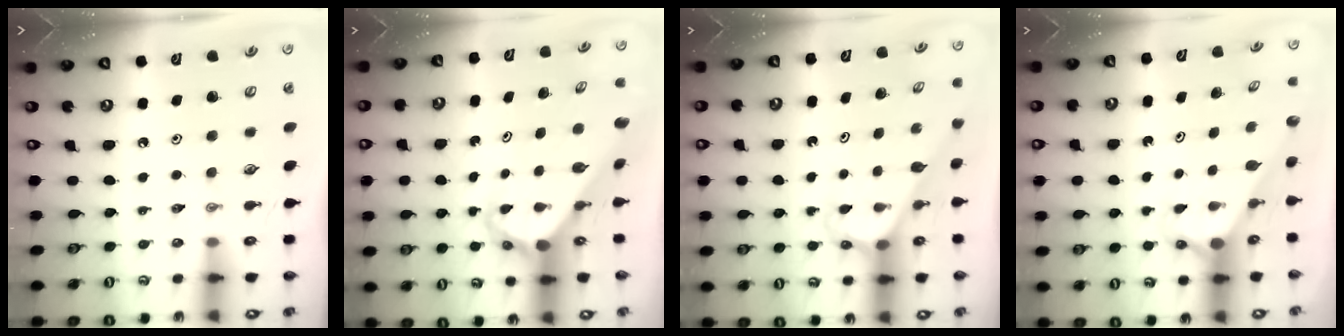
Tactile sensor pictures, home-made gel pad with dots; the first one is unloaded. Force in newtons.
{"total": 3.7, "press": 3.7, "slide": 0.4}
{"total": 3.1, "press": 3.1, "slide": 0.2}
{"total": 2.8, "press": 2.8, "slide": 0.0}